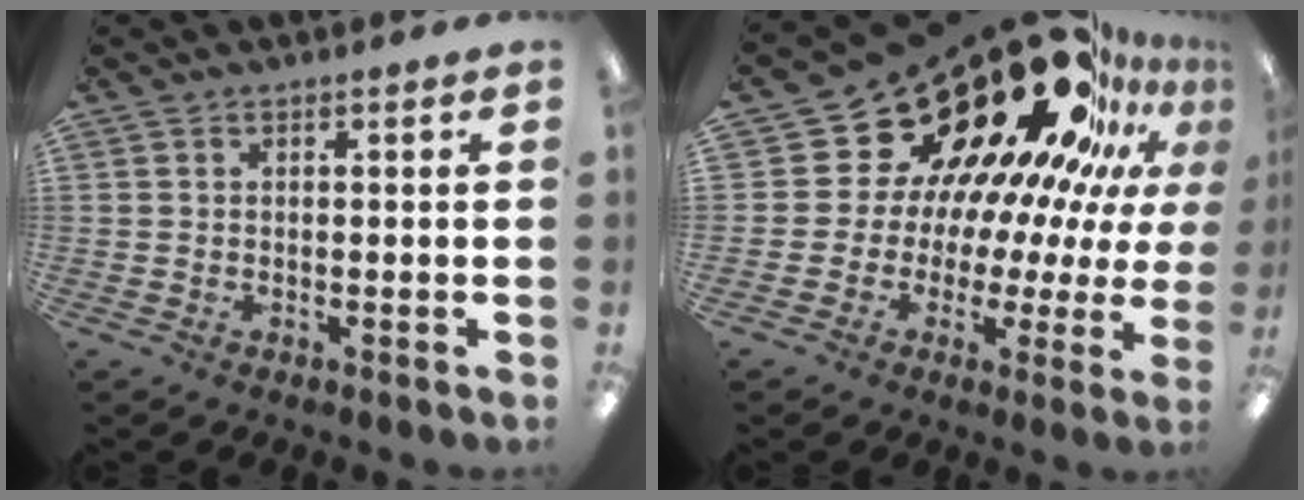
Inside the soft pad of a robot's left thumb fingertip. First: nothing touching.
{"total": 31.0, "force": [19.7, 17.0, 16.8], "torque": [-0.225, -0.175, 0.390]}